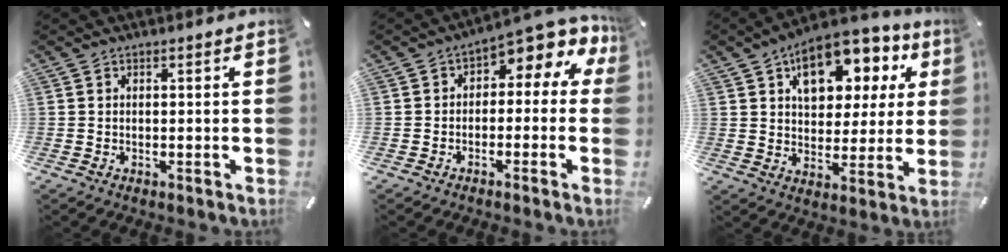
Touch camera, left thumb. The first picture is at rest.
{"total": 5.1, "force": [1.8, 3.2, 3.5], "torque": [-0.050, -0.025, 0.028]}
{"total": 13.8, "force": [7.5, 8.8, 7.5], "torque": [-0.109, -0.041, 0.134]}